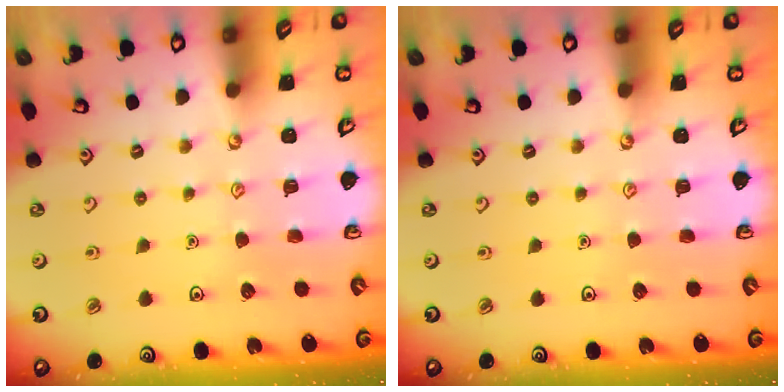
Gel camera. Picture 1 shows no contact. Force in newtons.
{"total": 0.0}